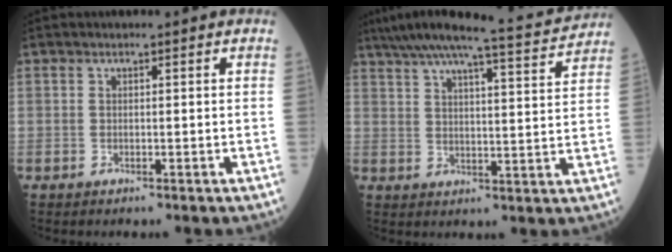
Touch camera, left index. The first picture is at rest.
{"total": 13.0, "force": [12.1, -0.6, 4.5], "torque": [-0.081, -0.018, 0.164]}